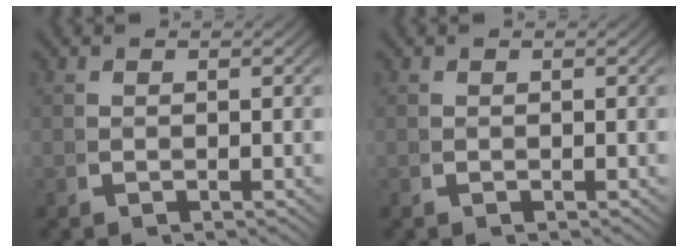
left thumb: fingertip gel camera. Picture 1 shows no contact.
{"total": 0.0}